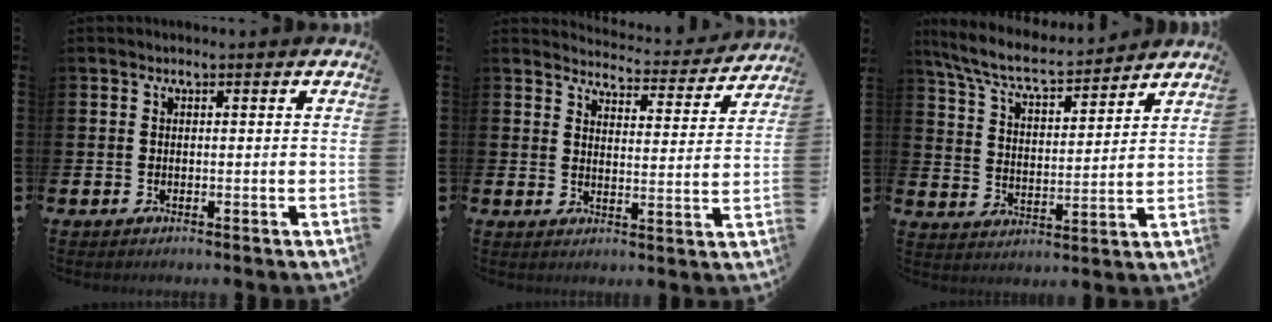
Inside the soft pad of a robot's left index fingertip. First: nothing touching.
{"total": 3.8, "force": [3.8, 0.3, 0.2], "torque": [-0.011, -0.038, 0.060]}
{"total": 7.6, "force": [7.0, 1.3, 2.6], "torque": [-0.084, -0.044, 0.122]}